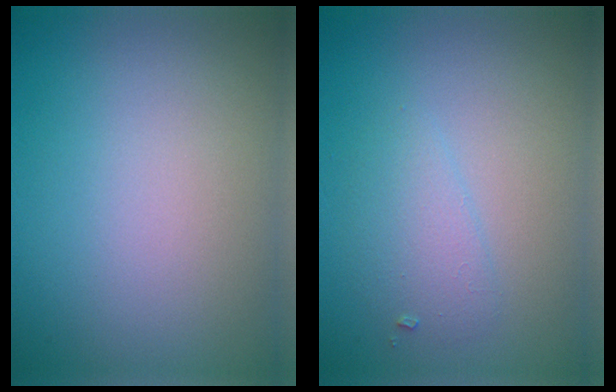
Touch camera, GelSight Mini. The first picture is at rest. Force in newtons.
{"total": 2.0, "press": 2.0, "slide": 0.1}